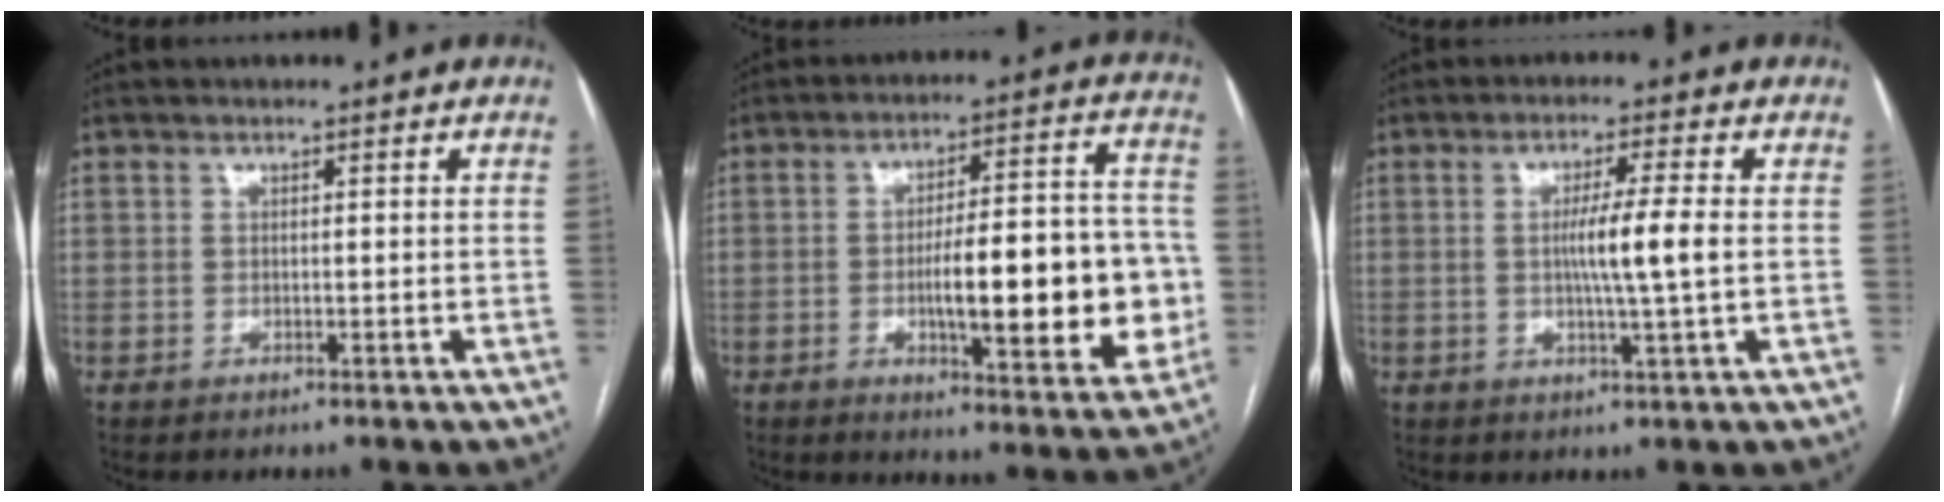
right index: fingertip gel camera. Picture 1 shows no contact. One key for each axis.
{"total": 18.6, "fx": -3.0, "fy": 4.5, "fz": 17.8, "tx": -0.231, "ty": 0.018, "tz": -0.034}
{"total": 5.1, "fx": 0.1, "fy": -0.1, "fz": 5.1, "tx": -0.085, "ty": -0.003, "tz": 0.001}